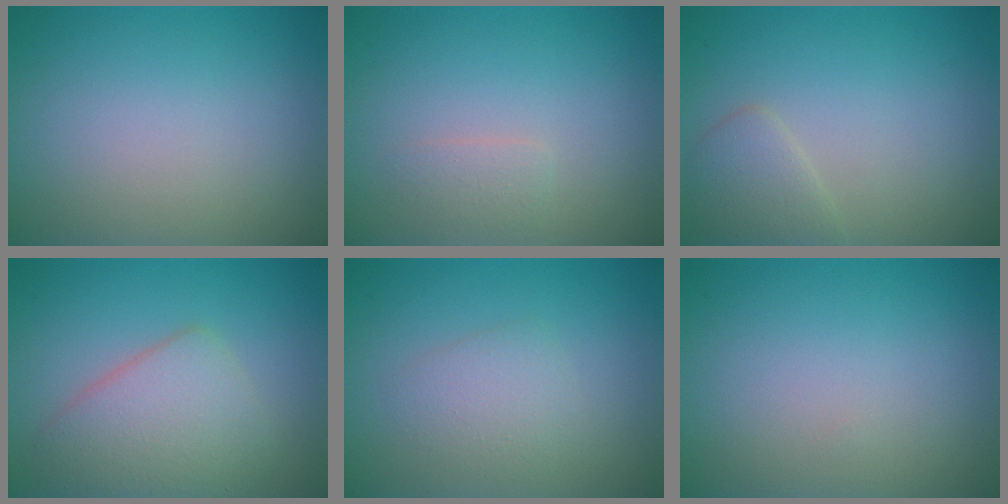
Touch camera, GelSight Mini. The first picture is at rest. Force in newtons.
{"total": 1.0, "press": 1.0, "slide": 0.0}
{"total": 2.0, "press": 2.0, "slide": 0.1}
{"total": 4.8, "press": 4.8, "slide": 0.1}
{"total": 2.1, "press": 2.1, "slide": 0.2}
{"total": 0.0}